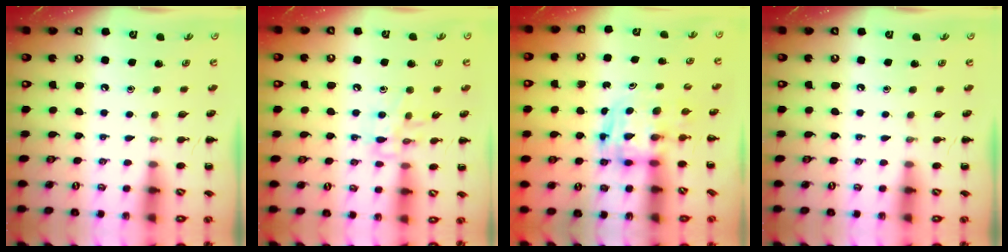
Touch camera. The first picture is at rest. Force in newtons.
{"total": 9.4, "press": 9.4, "slide": 0.3}
{"total": 2.7, "press": 2.7, "slide": 0.2}
{"total": 0.0}